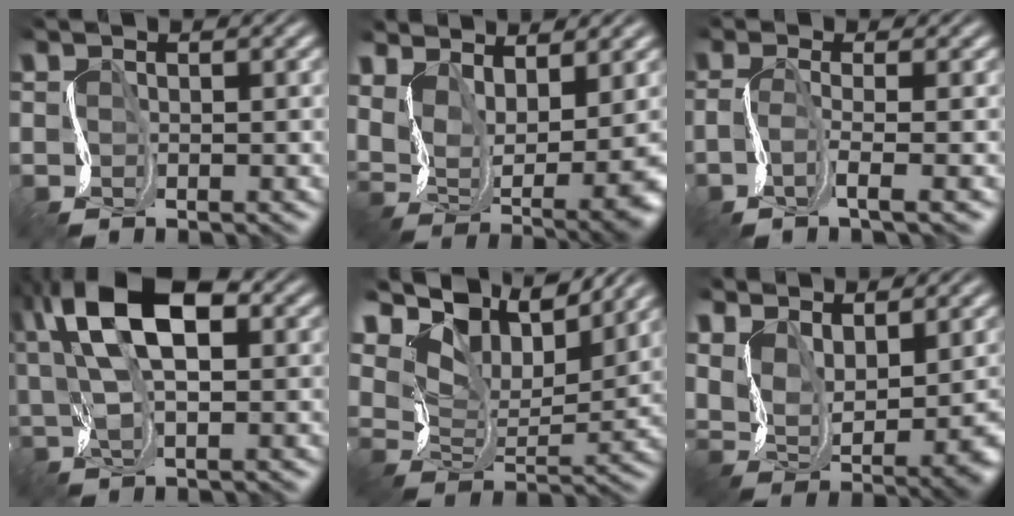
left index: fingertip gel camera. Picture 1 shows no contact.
{"total": 7.7, "force": [3.3, 3.4, 6.1], "torque": [-0.123, -0.013, 0.072]}
{"total": 2.5, "force": [-0.7, 0.3, 2.4], "torque": [-0.053, -0.004, -0.022]}
{"total": 10.2, "force": [3.8, 4.7, 8.1], "torque": [-0.149, 0.021, 0.055]}
{"total": 10.0, "force": [8.4, 3.7, 4.2], "torque": [-0.091, 0.003, 0.140]}
{"total": 6.2, "force": [3.0, 3.1, 4.5], "torque": [-0.096, -0.006, 0.066]}